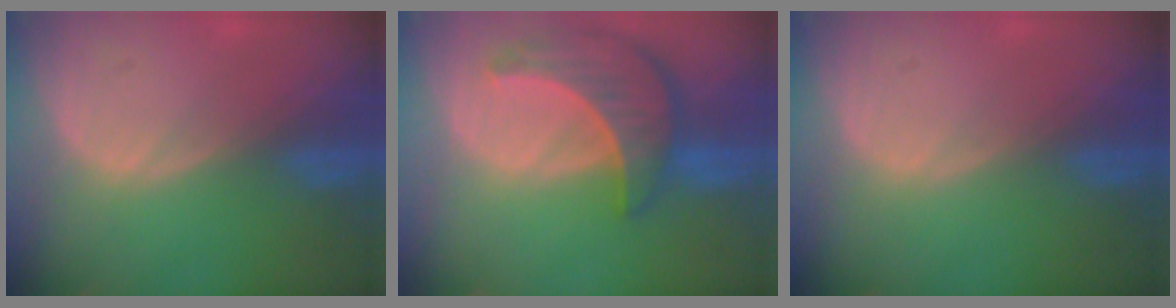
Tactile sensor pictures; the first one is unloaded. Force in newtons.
{"total": 8.9, "press": 8.0, "slide": 3.7}
{"total": 0.0}